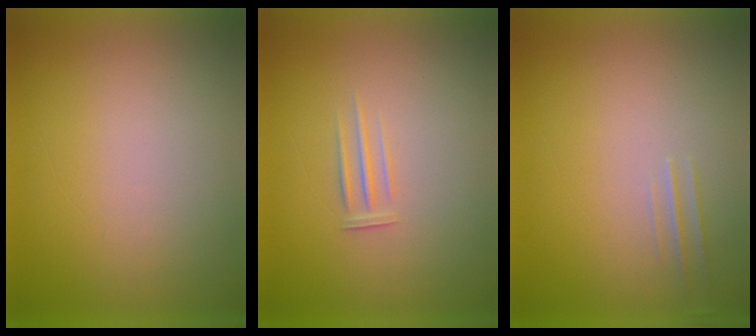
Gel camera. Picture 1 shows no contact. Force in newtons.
{"total": 1.9}
{"total": 1.7}